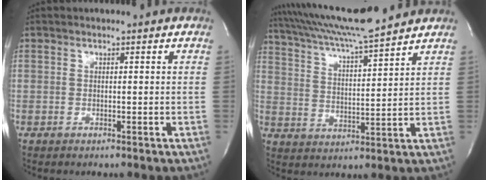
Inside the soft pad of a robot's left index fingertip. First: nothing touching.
{"total": 14.3, "force": [12.9, -0.4, 6.1], "torque": [-0.122, 0.018, 0.217]}